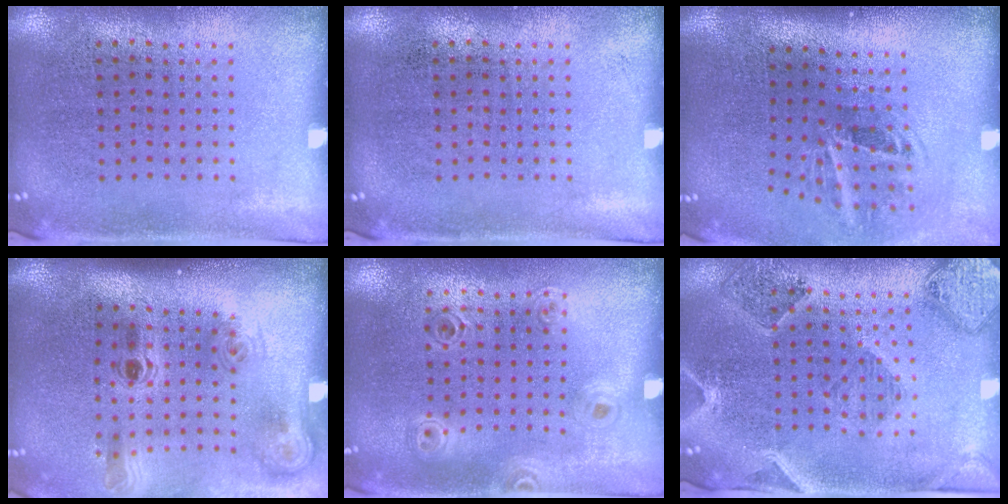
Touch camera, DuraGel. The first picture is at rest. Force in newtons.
{"total": 0.0}
{"total": 2.0, "press": 1.1, "slide": 1.6}
{"total": 2.2, "press": 1.5, "slide": 1.7}
{"total": 0.9, "press": 0.9, "slide": 0.1}
{"total": 1.6, "press": 1.6, "slide": 0.3}